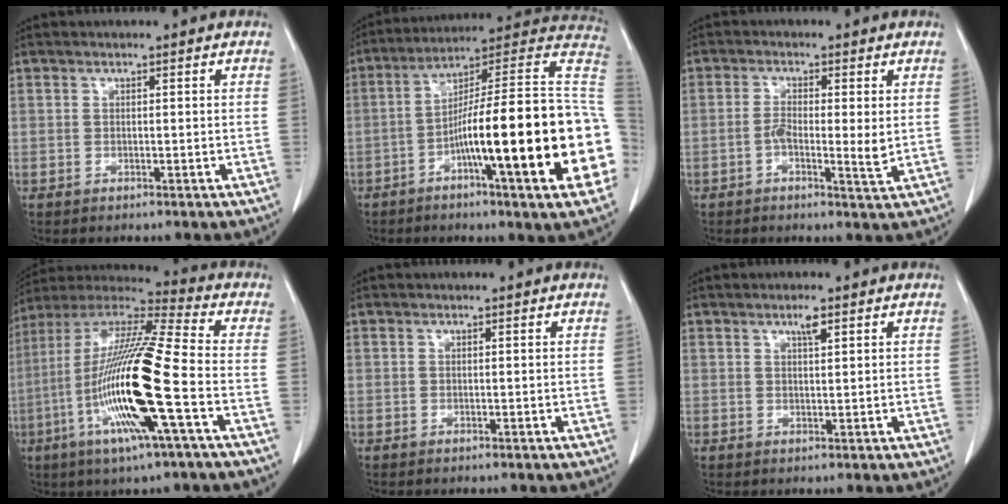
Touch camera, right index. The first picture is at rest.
{"total": 27.0, "force": [-5.3, 1.2, 26.4], "torque": [-0.283, 0.015, -0.090]}
{"total": 4.5, "force": [-0.2, 0.9, 4.4], "torque": [-0.076, -0.003, -0.003]}
{"total": 20.3, "force": [-5.4, 0.4, 19.6], "torque": [-0.402, -0.020, -0.110]}
{"total": 0.0}
{"total": 1.9, "force": [1.1, 0.2, 1.5], "torque": [-0.029, 0.001, 0.020]}